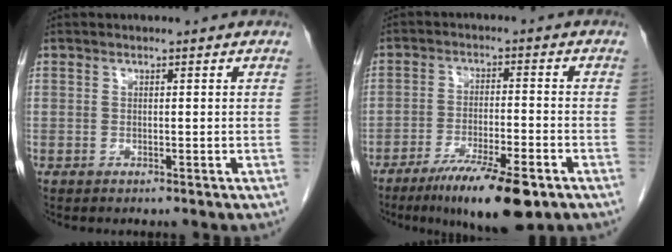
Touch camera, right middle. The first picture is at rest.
{"total": 11.6, "force": [-7.5, 1.6, 8.8], "torque": [-0.144, -0.026, -0.118]}